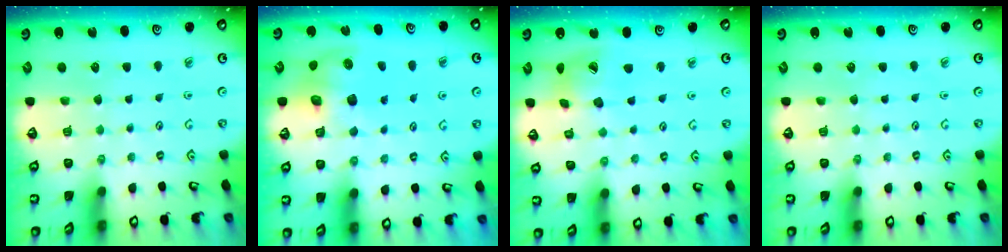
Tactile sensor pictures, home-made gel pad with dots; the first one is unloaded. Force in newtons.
{"total": 9.7, "press": 9.6, "slide": 1.3}
{"total": 14.8, "press": 14.6, "slide": 2.2}
{"total": 0.0}